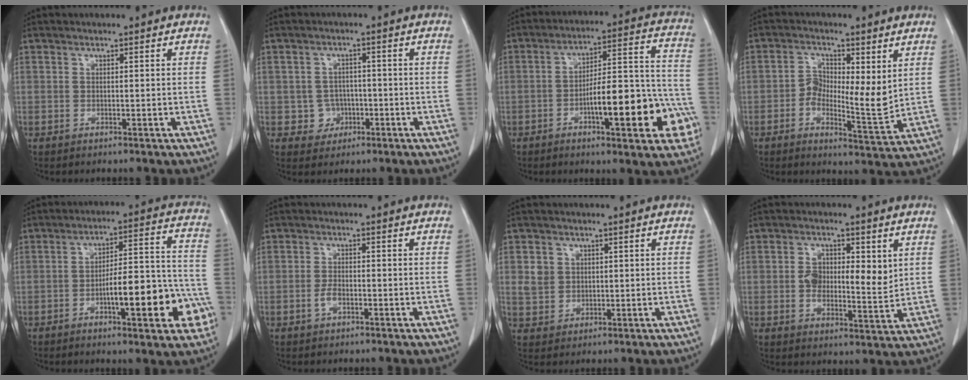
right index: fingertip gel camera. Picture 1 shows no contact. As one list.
[{"total": 3.6, "force": [-1.0, 3.4, 0.4], "torque": [0.002, 0.010, -0.008]}, {"total": 17.4, "force": [-6.4, 4.2, 15.6], "torque": [-0.191, 0.037, -0.083]}, {"total": 7.0, "force": [1.0, 3.1, 6.2], "torque": [-0.104, 0.005, 0.015]}, {"total": 14.8, "force": [-5.4, 3.5, 13.3], "torque": [-0.178, 0.031, -0.073]}, {"total": 2.1, "force": [-0.9, 1.0, 1.6], "torque": [-0.037, 0.001, -0.017]}, {"total": 4.0, "force": [1.0, 3.6, 1.3], "torque": [-0.027, 0.011, 0.026]}, {"total": 7.6, "force": [1.6, 4.2, 6.2], "torque": [-0.097, 0.001, 0.028]}]